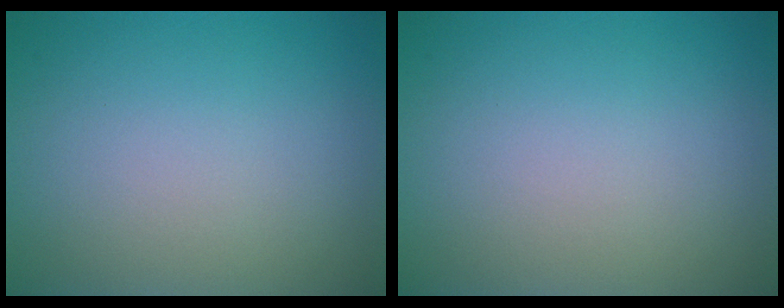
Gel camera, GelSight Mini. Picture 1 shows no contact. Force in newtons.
{"total": 0.0}